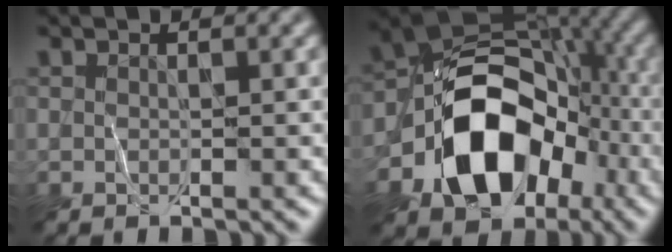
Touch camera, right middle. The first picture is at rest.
{"total": 13.3, "force": [-4.7, 9.3, 8.3], "torque": [-0.130, -0.007, -0.089]}